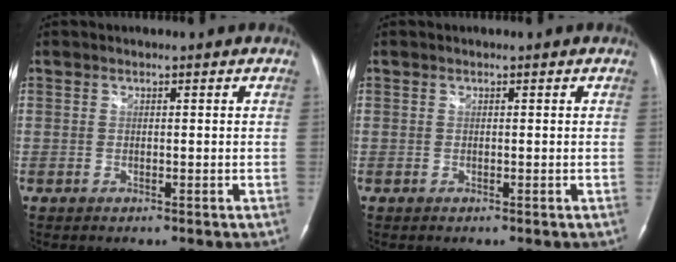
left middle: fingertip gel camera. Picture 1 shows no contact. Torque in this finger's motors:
{"motor_torque": [-0.06, 0.04, 0.06, 0.00]}